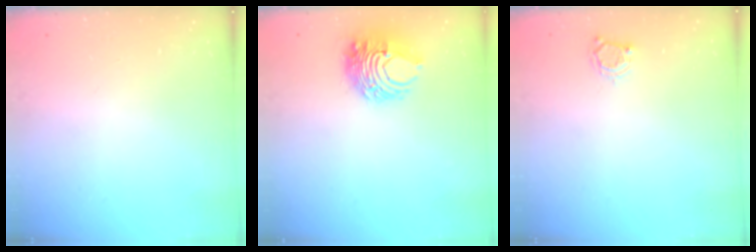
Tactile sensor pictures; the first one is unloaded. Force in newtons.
{"total": 9.4, "press": 9.3, "slide": 0.9}
{"total": 3.2, "press": 3.2, "slide": 0.4}